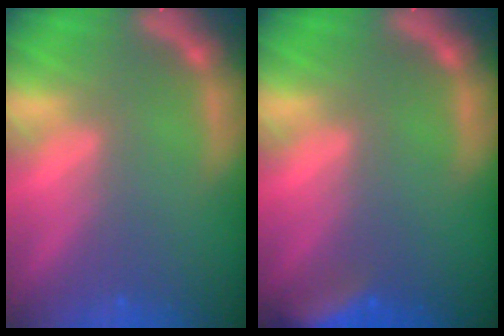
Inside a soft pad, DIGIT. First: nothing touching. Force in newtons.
{"total": 5.0}